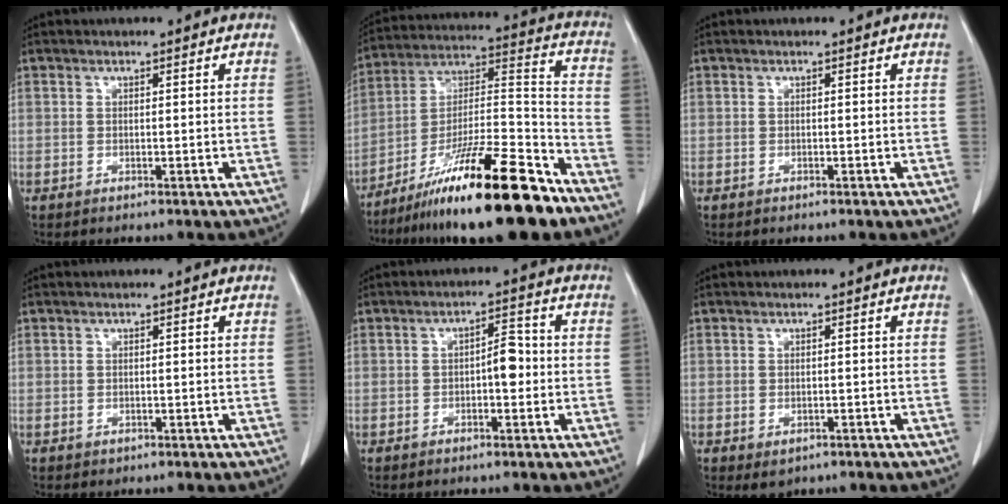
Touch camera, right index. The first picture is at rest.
{"total": 22.6, "force": [-15.9, 1.8, 16.0], "torque": [-0.253, -0.012, -0.269]}
{"total": 0.0}
{"total": 0.5, "force": [0.0, 0.5, 0.0], "torque": [0.004, 0.004, -0.003]}
{"total": 3.6, "force": [-0.5, 1.3, 3.3], "torque": [-0.045, 0.009, -0.010]}
{"total": 1.8, "force": [-0.9, 1.2, 1.0], "torque": [-0.012, -0.002, -0.002]}